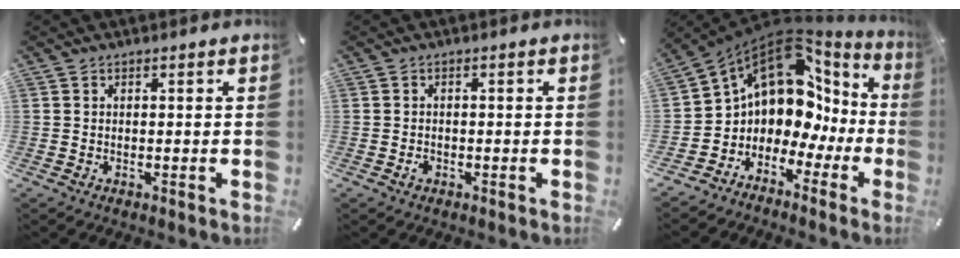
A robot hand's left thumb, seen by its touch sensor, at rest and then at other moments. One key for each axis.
{"total": 1.0, "fx": -0.5, "fy": 0.7, "fz": 0.5, "tx": -0.010, "ty": 0.003, "tz": -0.010}
{"total": 12.8, "fx": 5.0, "fy": 9.4, "fz": 7.1, "tx": -0.121, "ty": -0.059, "tz": 0.082}